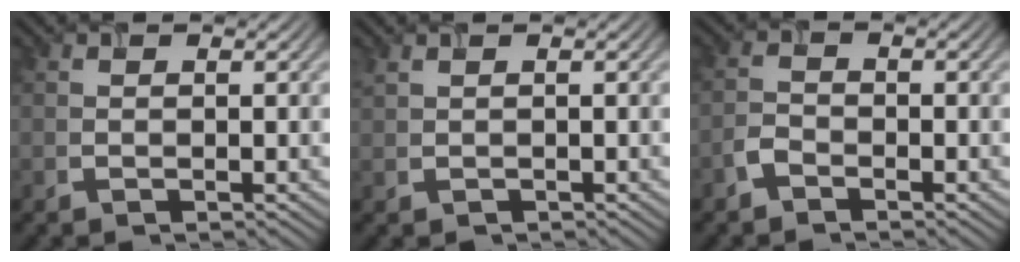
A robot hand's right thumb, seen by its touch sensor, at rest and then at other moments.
{"total": 1.0, "force": [0.7, 0.5, 0.5], "torque": [-0.019, 0.004, 0.019]}
{"total": 2.0, "force": [-1.6, 0.9, 0.7], "torque": [-0.012, 0.003, -0.037]}